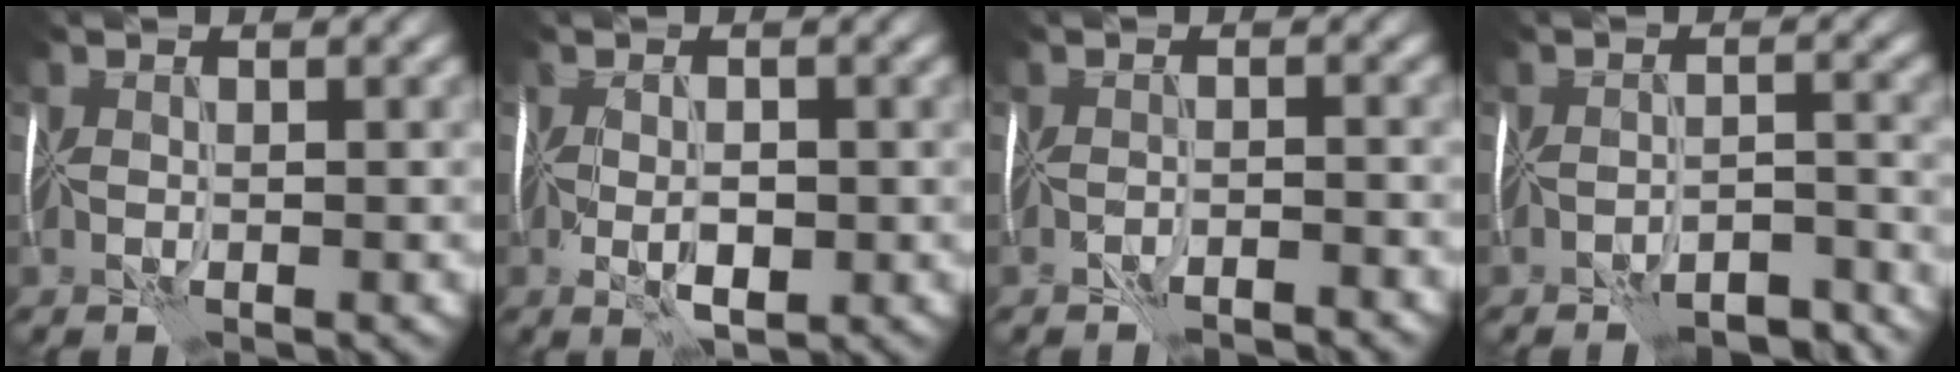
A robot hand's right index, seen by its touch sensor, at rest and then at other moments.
{"total": 2.4, "force": [-0.6, 1.0, 2.1], "torque": [-0.038, -0.001, -0.014]}
{"total": 2.2, "force": [-2.1, -0.6, 0.0], "torque": [0.002, 0.005, -0.039]}
{"total": 5.5, "force": [-5.2, 0.8, 1.8], "torque": [-0.026, 0.005, -0.067]}